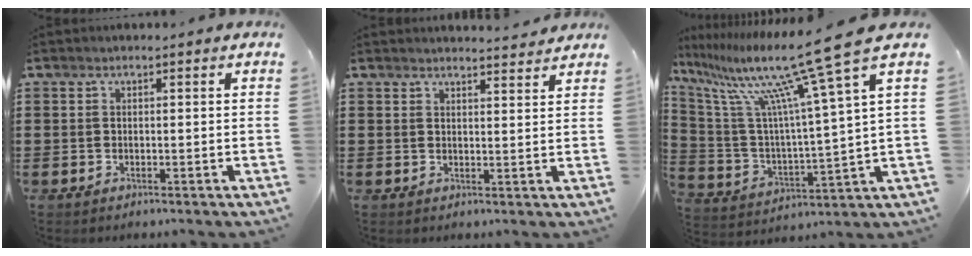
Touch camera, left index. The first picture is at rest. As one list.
[{"total": 2.6, "force": [2.6, -0.1, 0.2], "torque": [-0.011, -0.006, 0.049]}, {"total": 16.4, "force": [12.2, 0.1, 10.9], "torque": [-0.226, -0.081, 0.191]}]